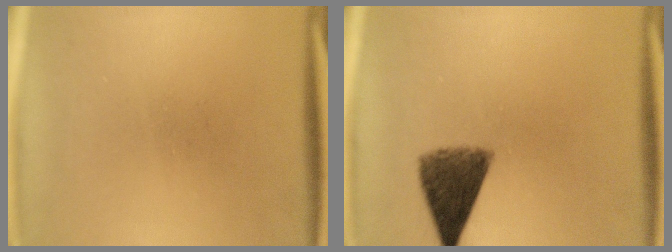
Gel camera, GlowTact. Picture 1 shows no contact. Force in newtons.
{"total": 7.8}